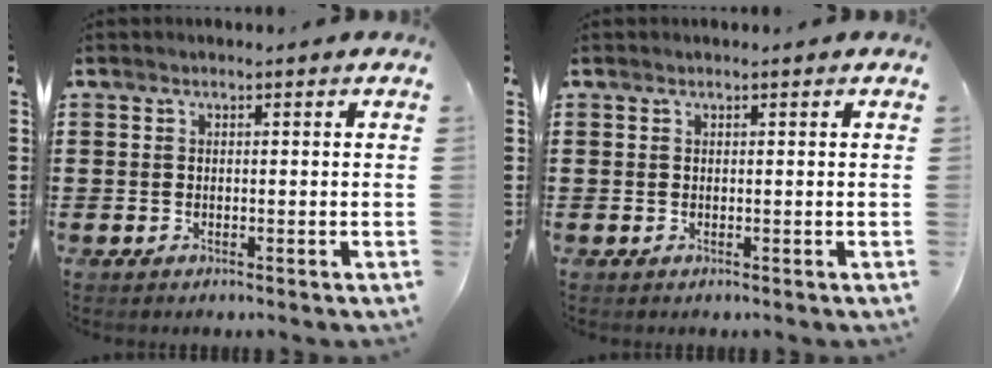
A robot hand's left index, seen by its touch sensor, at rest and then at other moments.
{"total": 0.0}